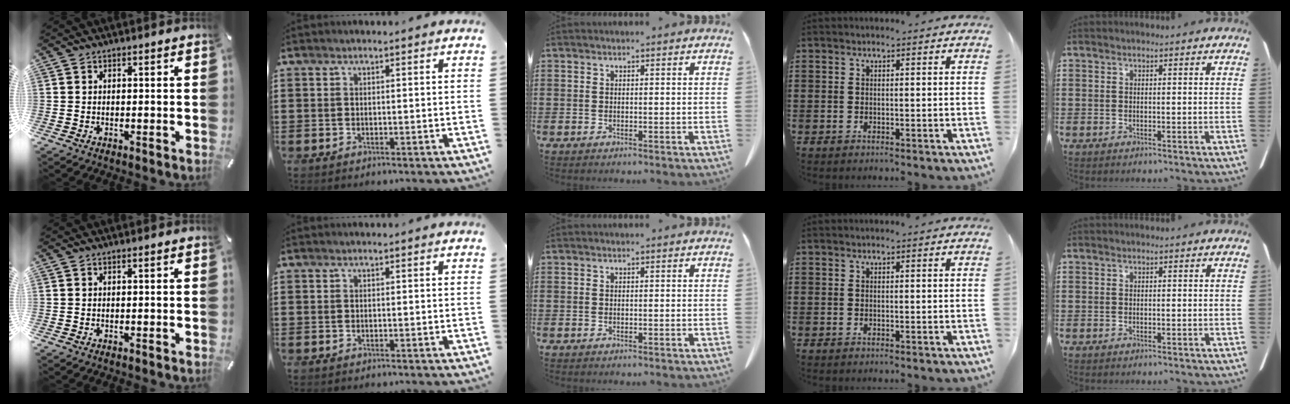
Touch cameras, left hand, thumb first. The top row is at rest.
{}